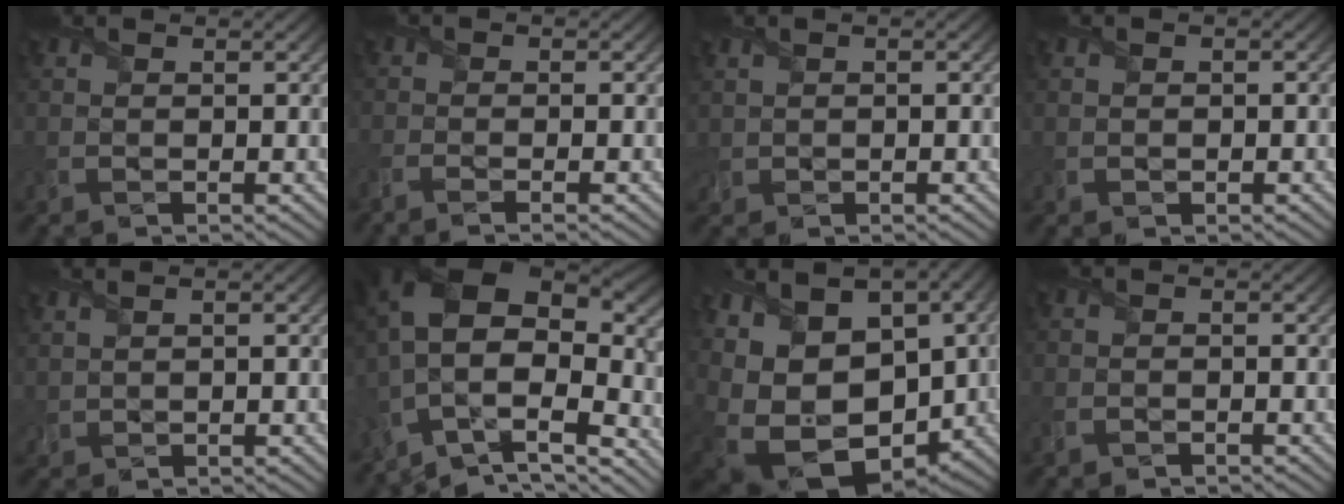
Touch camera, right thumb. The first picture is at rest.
{"total": 2.2, "force": [-1.6, 0.0, 1.6], "torque": [-0.038, -0.003, -0.035]}
{"total": 0.6, "force": [0.3, 0.4, 0.2], "torque": [-0.011, 0.001, 0.008]}
{"total": 0.5, "force": [-0.3, 0.4, -0.1], "torque": [0.000, -0.001, -0.007]}
{"total": 0.8, "force": [0.5, 0.1, 0.5], "torque": [-0.017, 0.004, 0.017]}
{"total": 16.5, "force": [-3.1, 9.6, 13.1], "torque": [-0.242, -0.013, -0.040]}
{"total": 19.2, "force": [-3.5, 14.8, 11.7], "torque": [-0.246, -0.020, -0.048]}
{"total": 1.7, "force": [-1.5, 0.8, 0.5], "torque": [-0.010, -0.004, -0.030]}